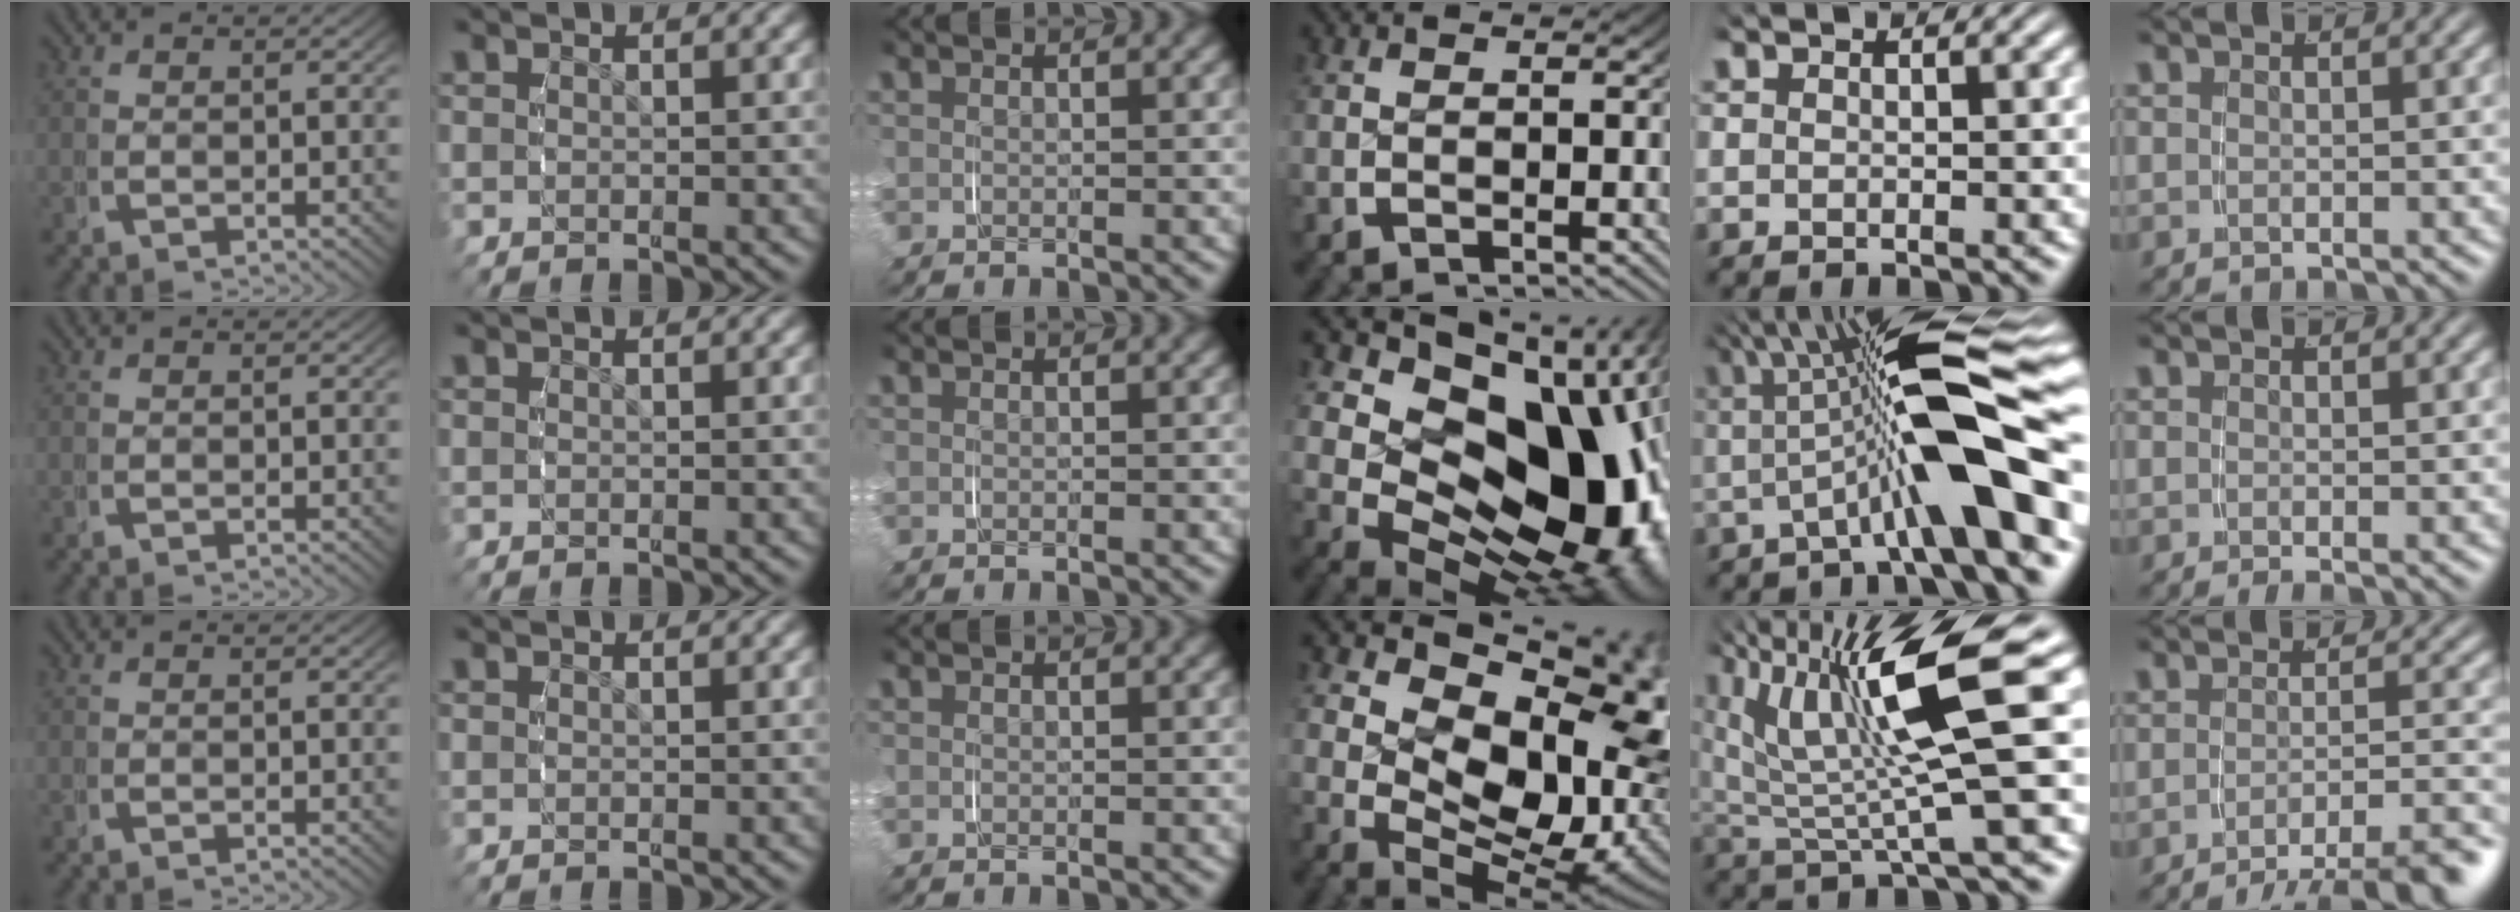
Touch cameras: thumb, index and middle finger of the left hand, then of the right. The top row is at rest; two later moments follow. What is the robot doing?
{"motion": "grasp_and_lifting", "object": "phone"}